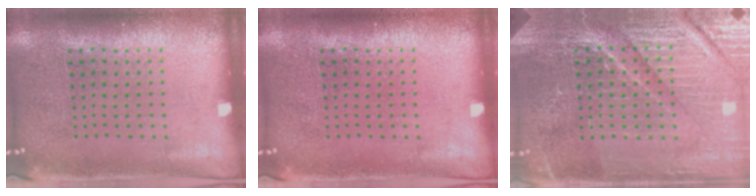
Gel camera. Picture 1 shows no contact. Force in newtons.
{"total": 0.0}
{"total": 4.9, "press": 4.6, "slide": 1.7}